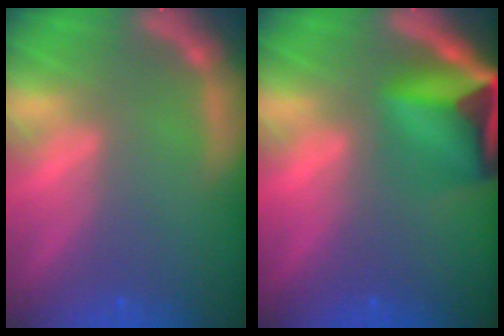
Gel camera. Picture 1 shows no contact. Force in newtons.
{"total": 9.5}